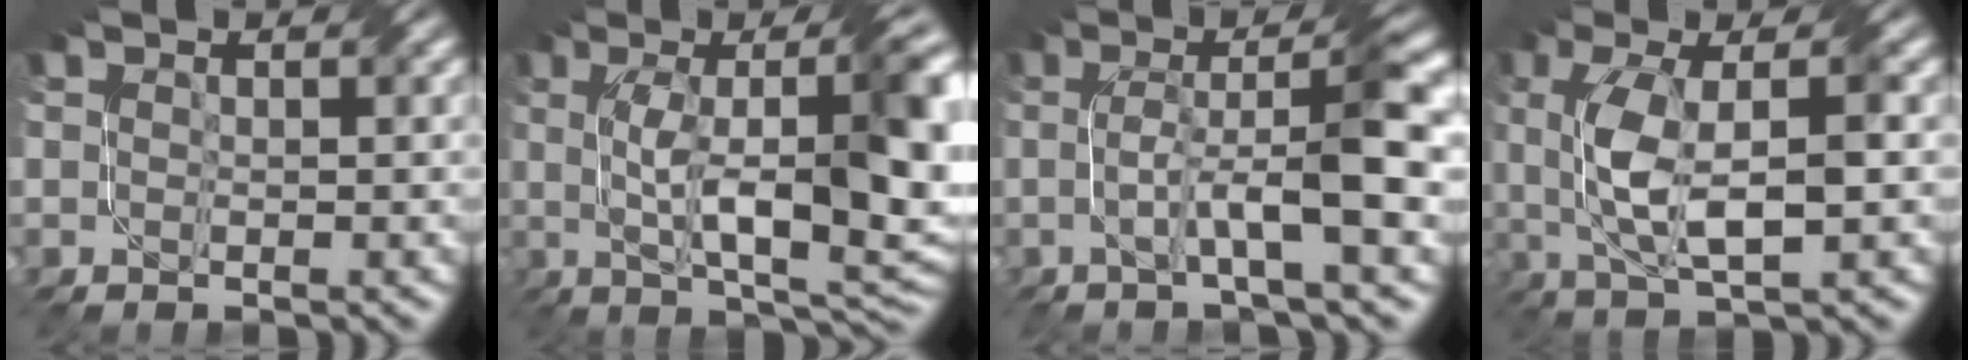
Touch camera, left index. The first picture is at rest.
{"total": 13.1, "force": [1.3, 4.0, 12.4], "torque": [-0.183, 0.003, 0.025]}
{"total": 6.7, "force": [-0.4, 0.9, 6.7], "torque": [-0.116, 0.015, -0.009]}
{"total": 6.7, "force": [0.2, 2.2, 6.3], "torque": [-0.131, 0.003, 0.007]}